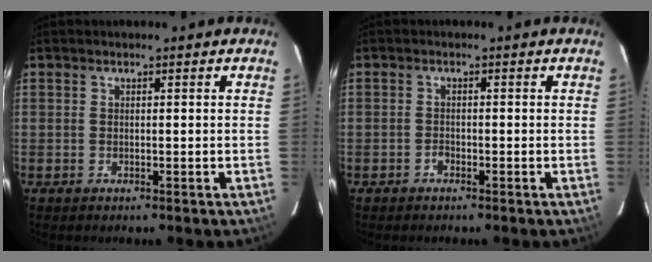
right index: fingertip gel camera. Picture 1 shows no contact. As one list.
[{"total": 1.0, "force": [-0.8, 0.5, 0.2], "torque": [-0.003, 0.003, -0.016]}]